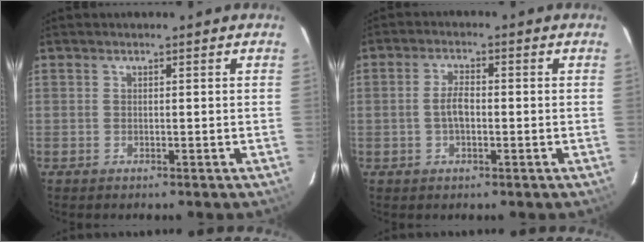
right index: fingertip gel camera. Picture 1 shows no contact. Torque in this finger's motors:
{"motor_torque": [-0.10, 0.08, -0.04, 0.00]}